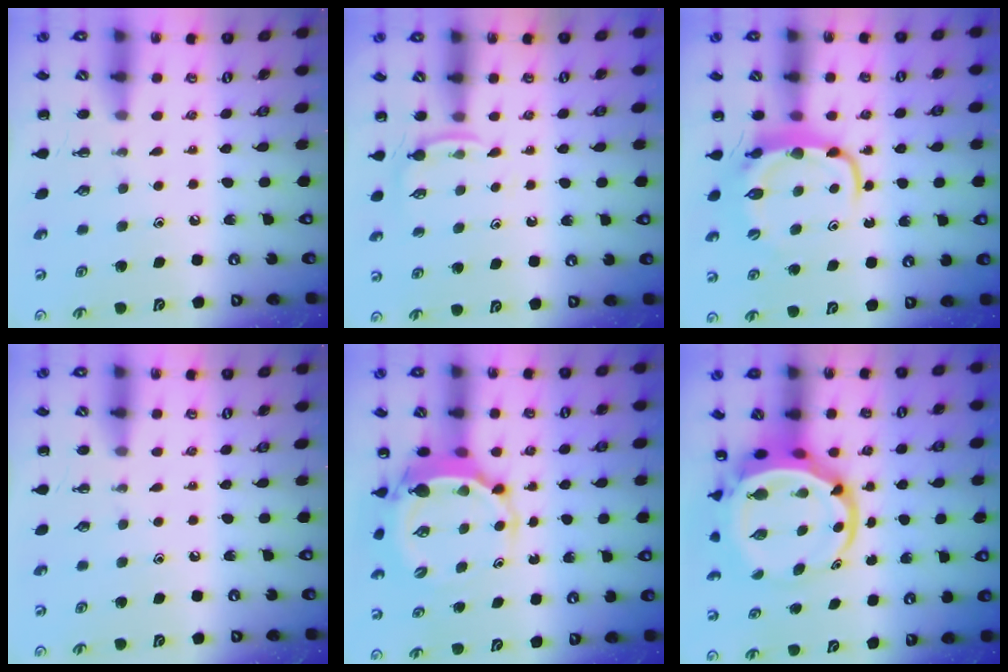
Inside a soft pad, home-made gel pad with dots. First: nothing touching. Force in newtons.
{"total": 4.6, "press": 4.4, "slide": 1.3}
{"total": 7.7, "press": 7.6, "slide": 1.2}
{"total": 0.0}
{"total": 5.2, "press": 5.1, "slide": 1.2}
{"total": 9.2, "press": 8.8, "slide": 2.4}